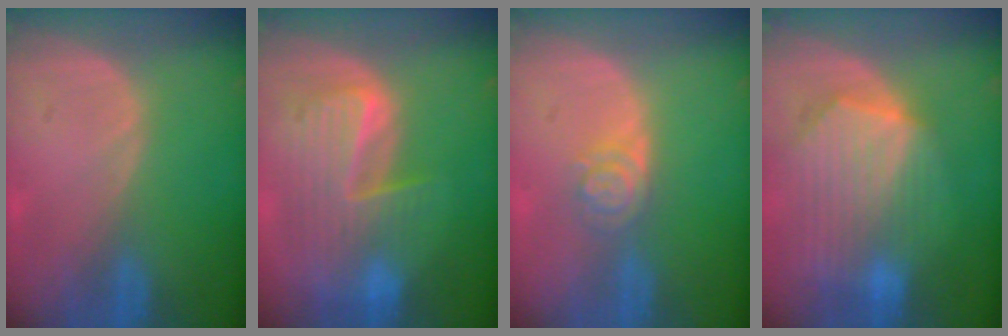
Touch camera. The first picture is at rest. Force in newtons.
{"total": 9.8, "press": 8.5, "slide": 4.9}
{"total": 4.0, "press": 3.6, "slide": 1.7}
{"total": 10.3, "press": 9.0, "slide": 5.1}